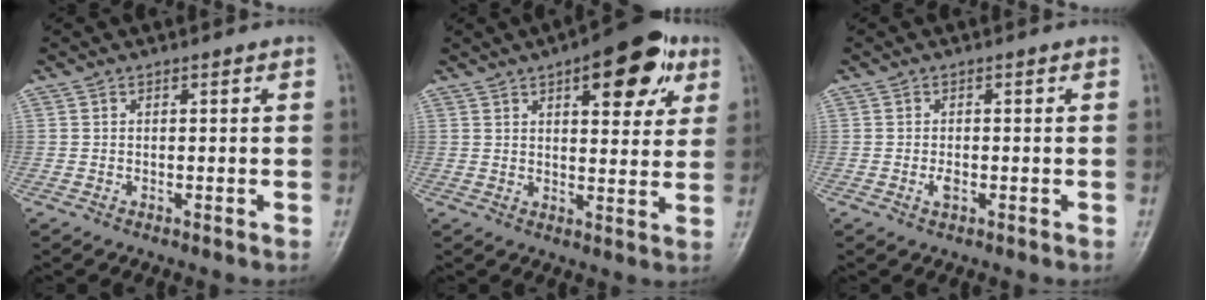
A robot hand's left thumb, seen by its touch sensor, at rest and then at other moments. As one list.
[{"total": 14.4, "force": [7.0, 6.2, 11.0], "torque": [-0.103, -0.014, 0.087]}, {"total": 1.6, "force": [-0.5, 0.9, 1.3], "torque": [-0.023, -0.001, -0.010]}]